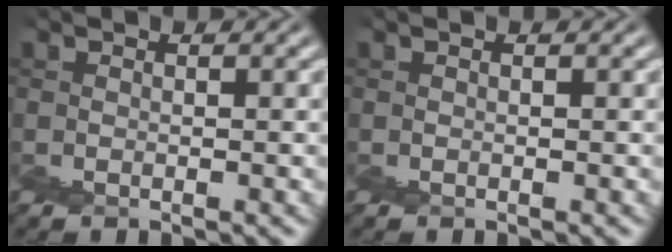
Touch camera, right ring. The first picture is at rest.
{"total": 0.0}